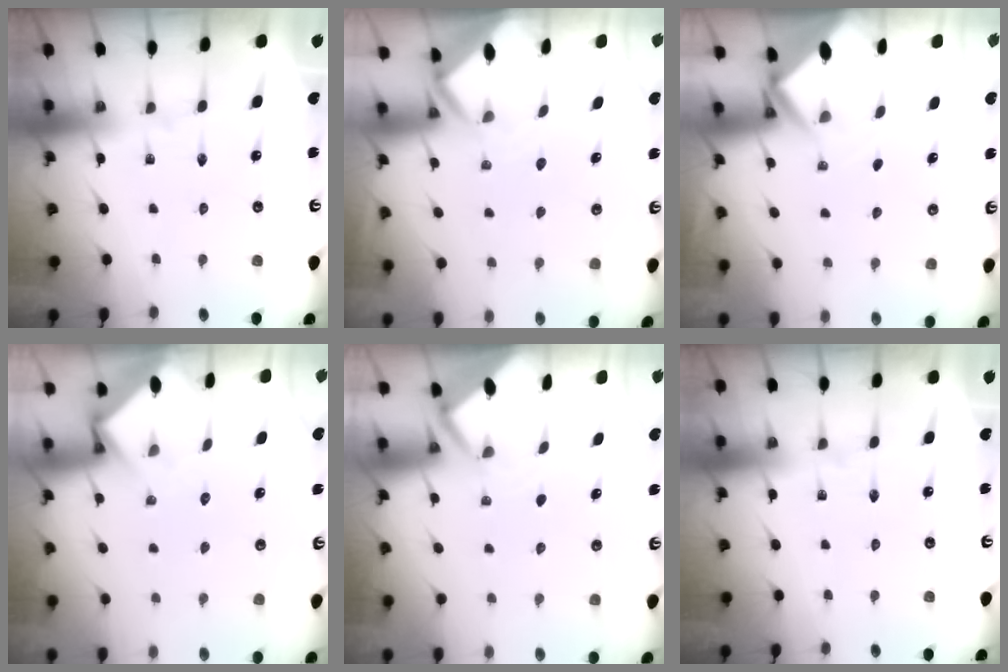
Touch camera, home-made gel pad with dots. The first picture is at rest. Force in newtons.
{"total": 2.6, "press": 2.6, "slide": 0.2}
{"total": 2.7, "press": 2.7, "slide": 0.1}
{"total": 3.6, "press": 3.6, "slide": 0.2}
{"total": 1.9, "press": 1.9, "slide": 0.1}
{"total": 0.0}